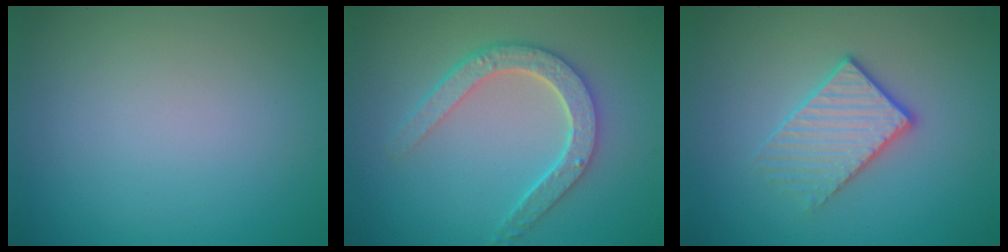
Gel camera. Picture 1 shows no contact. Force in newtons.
{"total": 4.7, "press": 3.7, "slide": 2.8}
{"total": 3.2, "press": 3.0, "slide": 1.3}